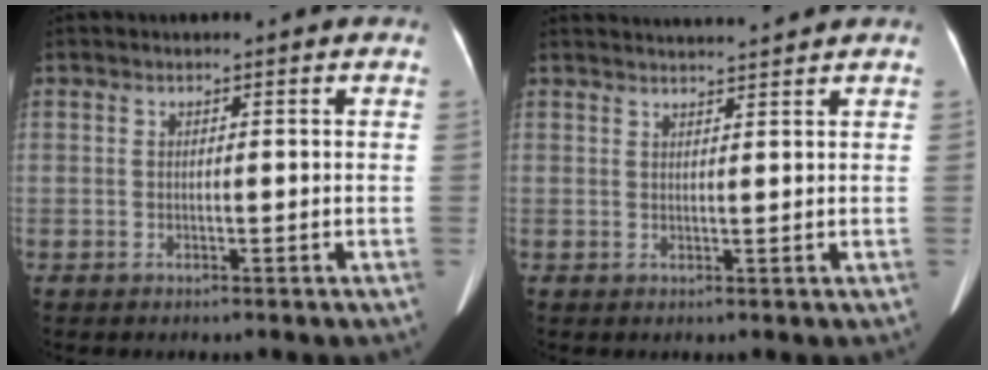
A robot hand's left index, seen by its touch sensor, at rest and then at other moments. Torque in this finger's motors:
{"motor_torque": [-0.51, -0.63, 0.00, 0.01]}